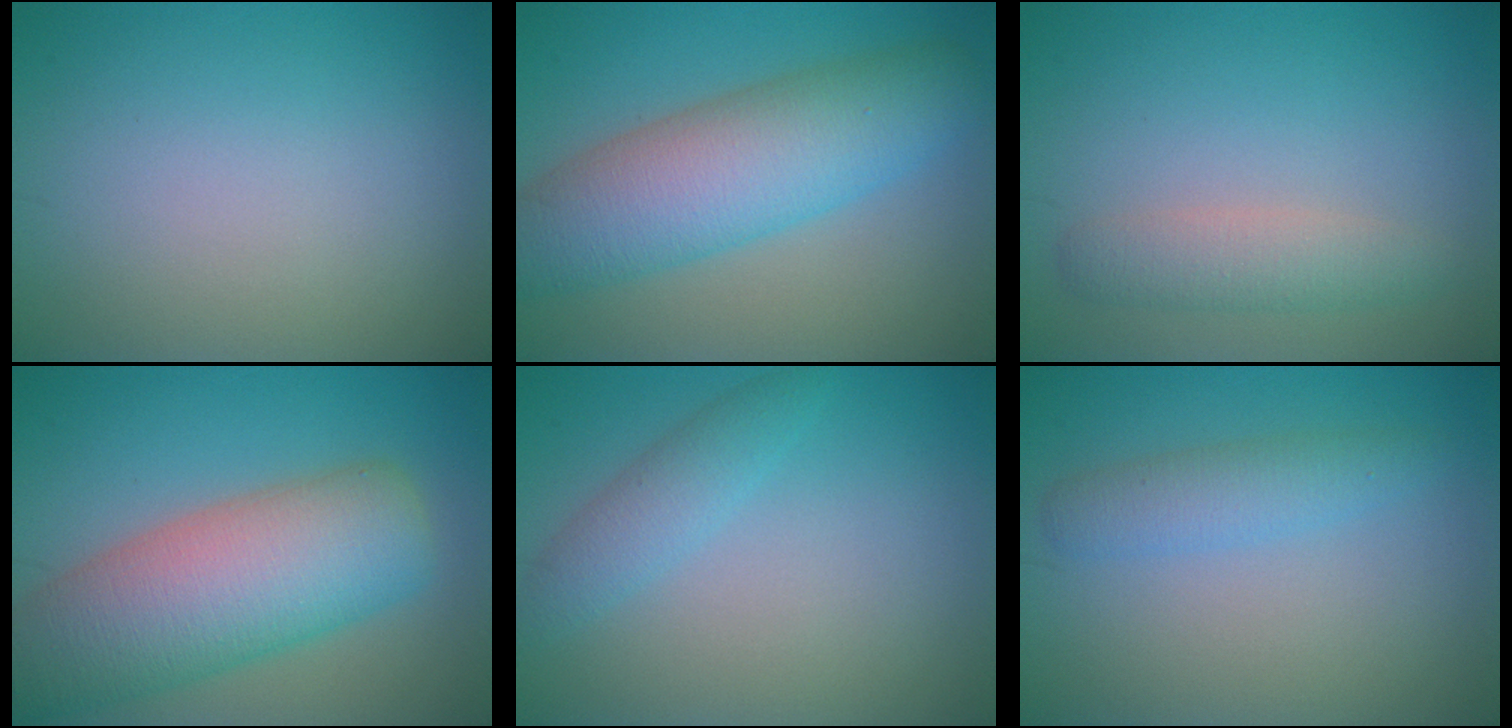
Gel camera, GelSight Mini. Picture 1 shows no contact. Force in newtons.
{"total": 8.6, "press": 8.6, "slide": 0.1}
{"total": 2.7, "press": 2.7, "slide": 0.1}
{"total": 10.6, "press": 10.6, "slide": 0.6}
{"total": 2.3, "press": 2.3, "slide": 0.2}
{"total": 2.5, "press": 2.5, "slide": 0.0}